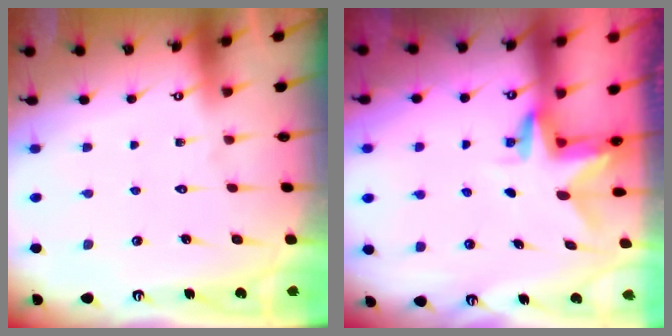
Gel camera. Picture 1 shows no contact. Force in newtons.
{"total": 2.9, "press": 2.9, "slide": 0.3}